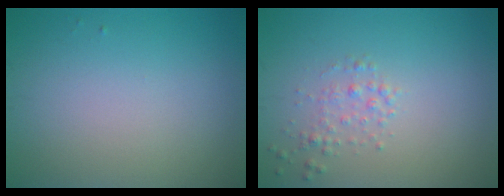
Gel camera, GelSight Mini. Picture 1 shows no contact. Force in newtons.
{"total": 1.4, "press": 1.4, "slide": 0.1}